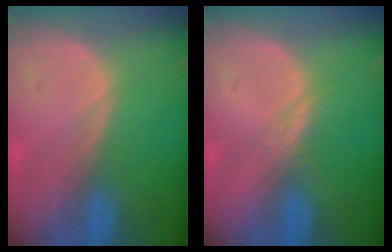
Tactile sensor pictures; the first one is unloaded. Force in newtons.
{"total": 1.1, "press": 1.1, "slide": 0.1}